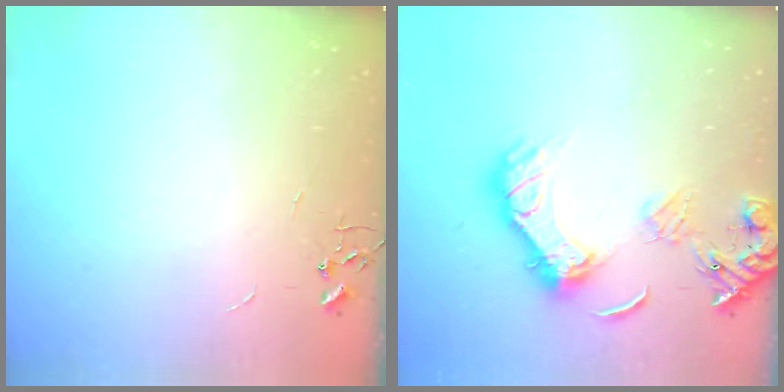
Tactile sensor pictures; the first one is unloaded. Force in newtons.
{"total": 16.6, "press": 16.5, "slide": 1.8}